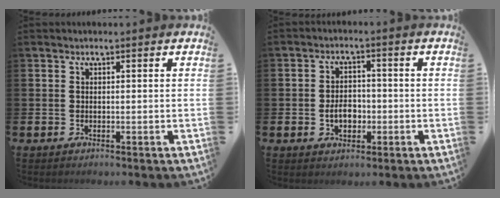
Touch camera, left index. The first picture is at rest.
{"total": 3.8, "force": [-1.0, 2.7, 2.6], "torque": [-0.031, -0.003, -0.024]}